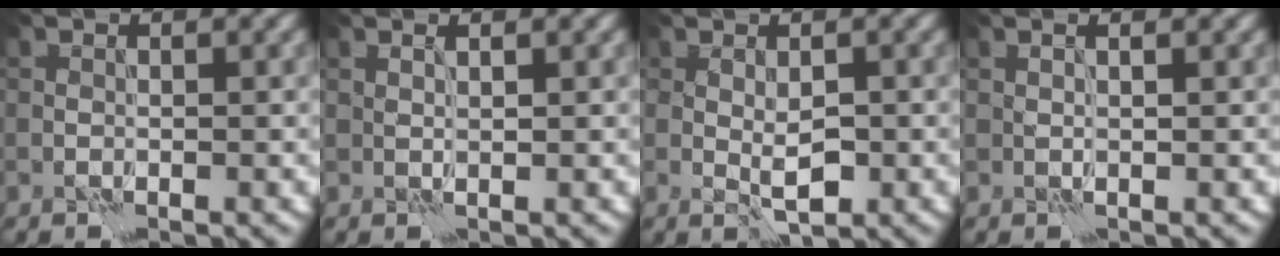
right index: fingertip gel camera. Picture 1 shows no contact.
{"total": 0.8, "force": [0.5, 0.0, 0.7], "torque": [-0.011, -0.004, 0.008]}
{"total": 2.2, "force": [-0.1, 0.9, 2.0], "torque": [-0.037, -0.004, 0.004]}
{"total": 1.7, "force": [1.0, 0.6, 1.3], "torque": [-0.011, 0.003, -0.003]}